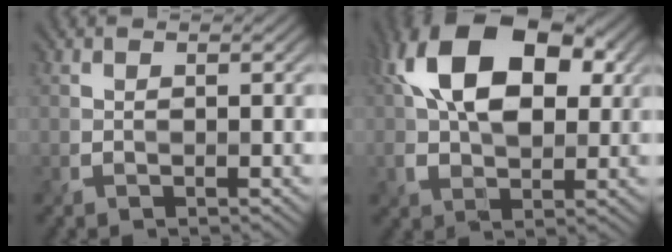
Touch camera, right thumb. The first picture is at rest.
{"total": 14.0, "force": [4.1, 8.4, 10.4], "torque": [-0.204, 0.023, 0.059]}